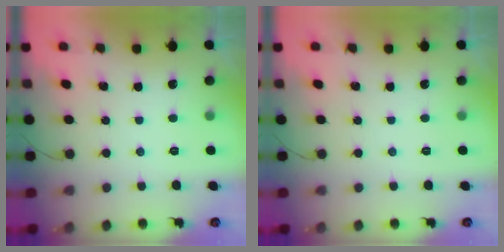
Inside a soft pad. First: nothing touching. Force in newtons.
{"total": 0.0}